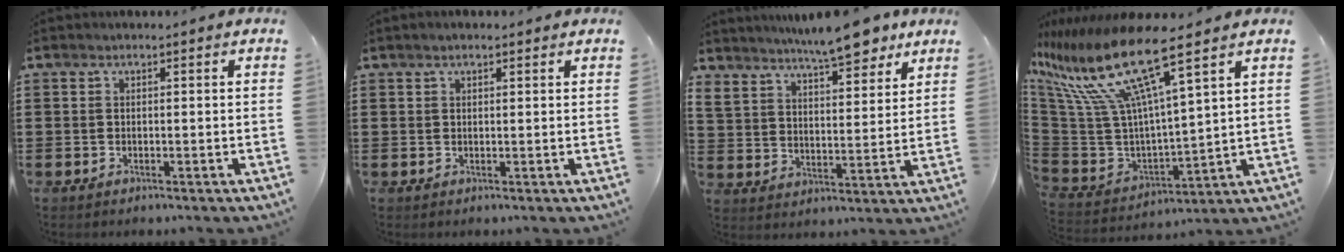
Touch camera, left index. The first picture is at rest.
{"total": 1.3, "force": [1.0, 0.4, 0.8], "torque": [-0.016, 0.003, 0.017]}
{"total": 9.2, "force": [8.3, 1.5, 3.5], "torque": [-0.080, -0.035, 0.150]}
{"total": 15.5, "force": [8.8, 2.7, 12.4], "torque": [-0.281, -0.062, 0.139]}